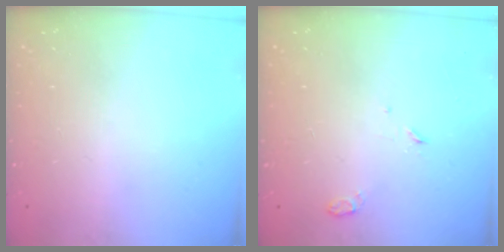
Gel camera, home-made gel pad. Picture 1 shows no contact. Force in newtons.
{"total": 3.0, "press": 2.9, "slide": 0.6}